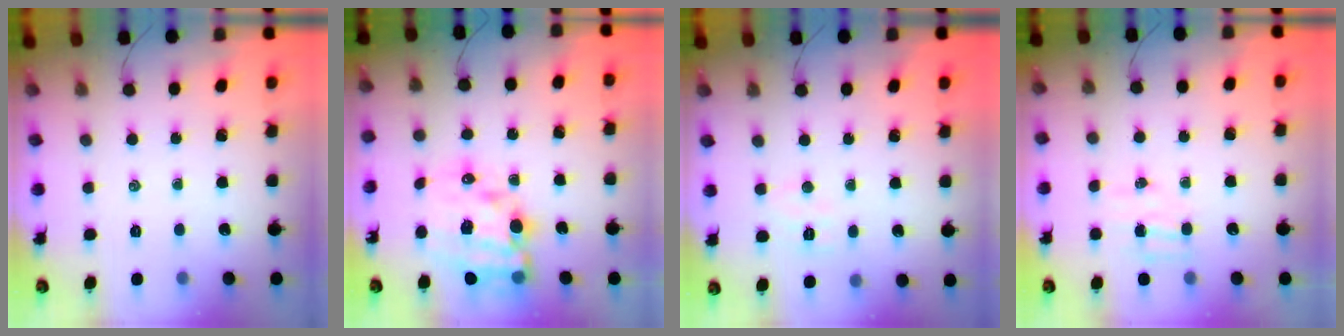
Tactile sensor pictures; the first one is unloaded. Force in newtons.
{"total": 16.6, "press": 16.1, "slide": 4.1}
{"total": 5.5, "press": 5.4, "slide": 1.1}
{"total": 4.5, "press": 4.5, "slide": 0.9}